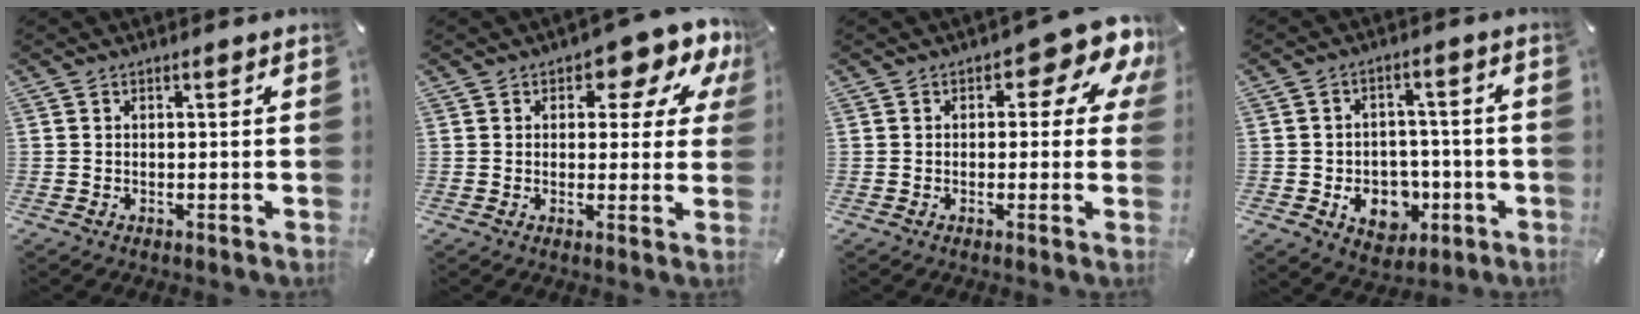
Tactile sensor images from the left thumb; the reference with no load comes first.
{"total": 9.8, "force": [5.4, 5.0, 6.4], "torque": [-0.069, -0.039, 0.085]}
{"total": 9.0, "force": [4.0, 4.2, 6.9], "torque": [-0.082, -0.024, 0.061]}
{"total": 9.8, "force": [-2.9, 8.0, 4.9], "torque": [-0.076, 0.017, -0.045]}